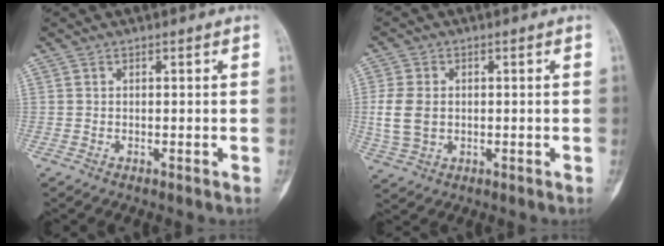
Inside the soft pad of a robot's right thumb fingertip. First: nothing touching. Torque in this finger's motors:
{"motor_torque": [-0.12, -0.04, 0.33, -0.21, 0.00]}